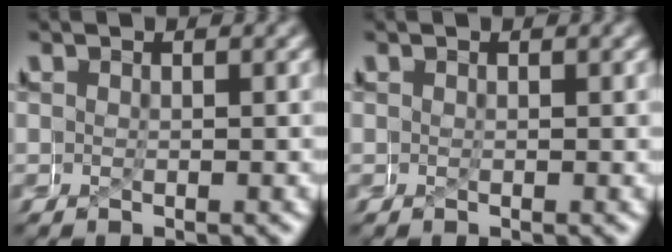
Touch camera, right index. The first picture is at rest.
{"total": 0.0}